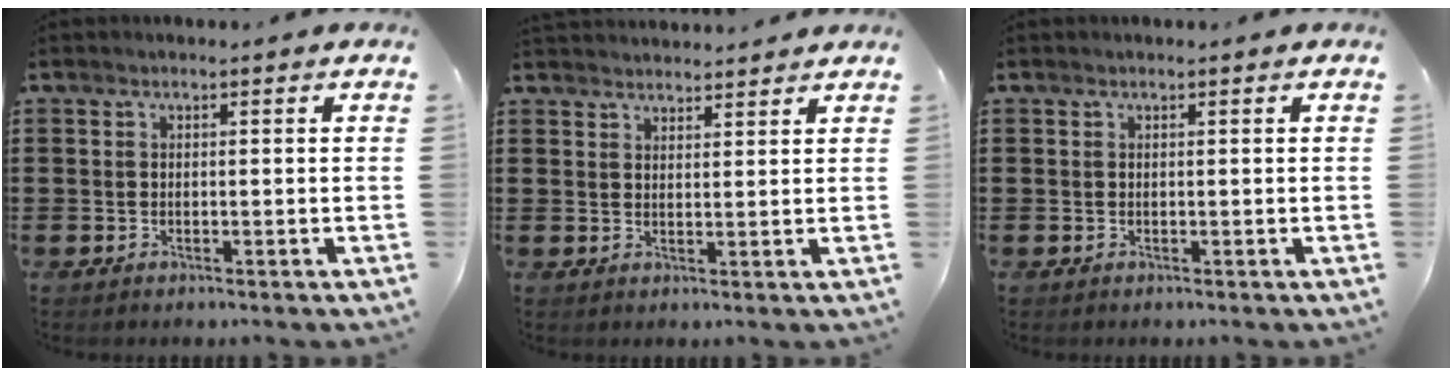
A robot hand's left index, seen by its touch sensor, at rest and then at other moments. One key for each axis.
{"total": 2.4, "fx": 2.4, "fy": 0.1, "fz": -0.2, "tx": -0.003, "ty": -0.007, "tz": 0.047}
{"total": 0.0}